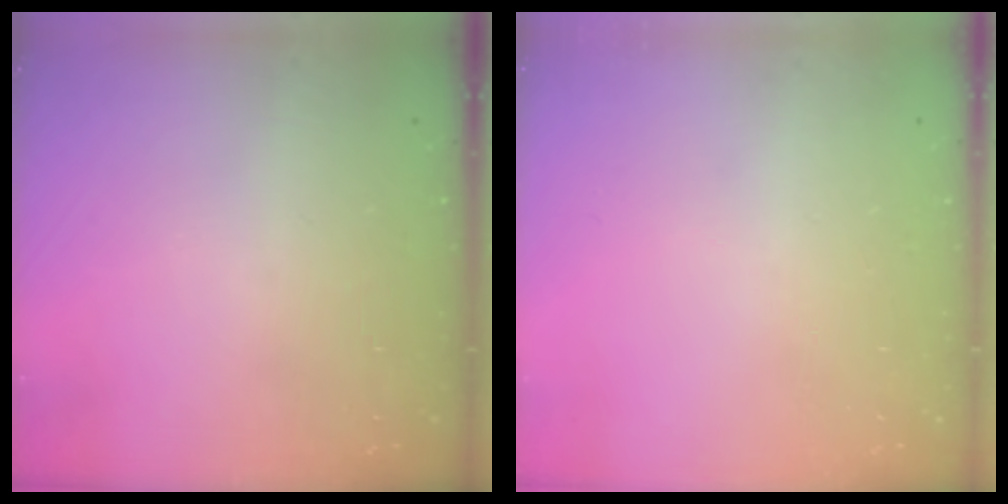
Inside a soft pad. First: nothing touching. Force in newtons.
{"total": 0.0}